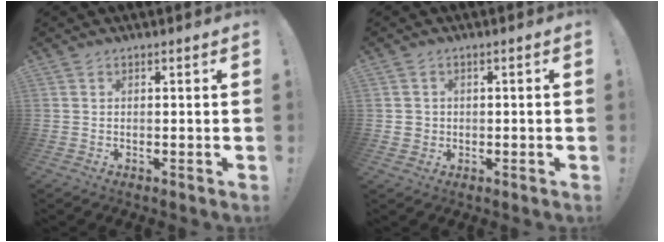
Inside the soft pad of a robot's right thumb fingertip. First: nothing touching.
{"total": 2.8, "force": [0.1, 2.8, 0.5], "torque": [-0.002, 0.002, 0.002]}